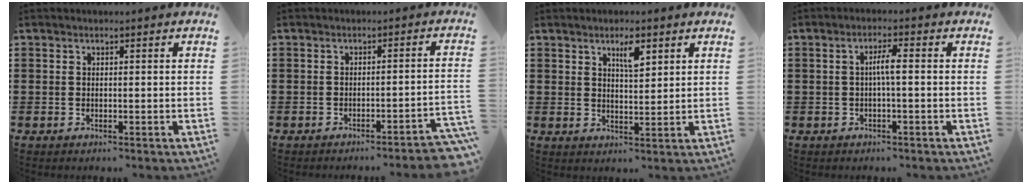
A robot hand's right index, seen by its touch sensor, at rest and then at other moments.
{"total": 2.6, "force": [-2.4, -0.3, 1.0], "torque": [-0.019, -0.003, -0.051]}
{"total": 3.7, "force": [2.1, 1.1, 2.9], "torque": [-0.046, 0.000, 0.032]}
{"total": 2.6, "force": [-0.3, 0.1, 2.6], "torque": [-0.049, -0.001, -0.008]}